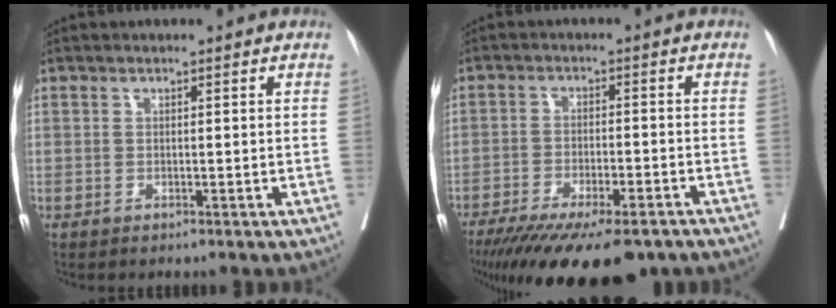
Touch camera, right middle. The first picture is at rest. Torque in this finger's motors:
{"motor_torque": [1.11, -1.03, 0.41, 0.10]}